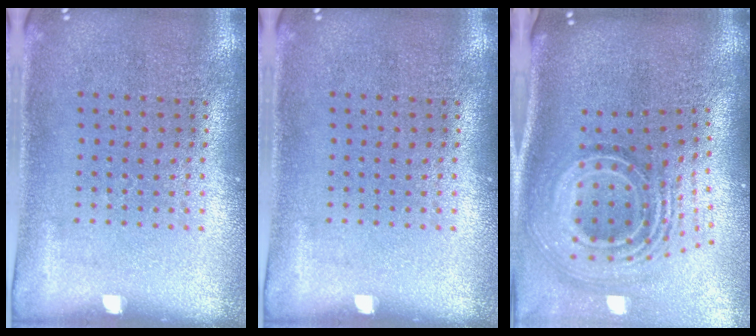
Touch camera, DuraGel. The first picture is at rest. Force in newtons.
{"total": 0.0}
{"total": 2.6, "press": 1.7, "slide": 2.0}